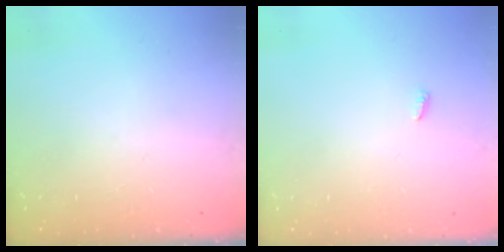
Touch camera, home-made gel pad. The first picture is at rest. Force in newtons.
{"total": 2.4, "press": 2.4, "slide": 0.2}